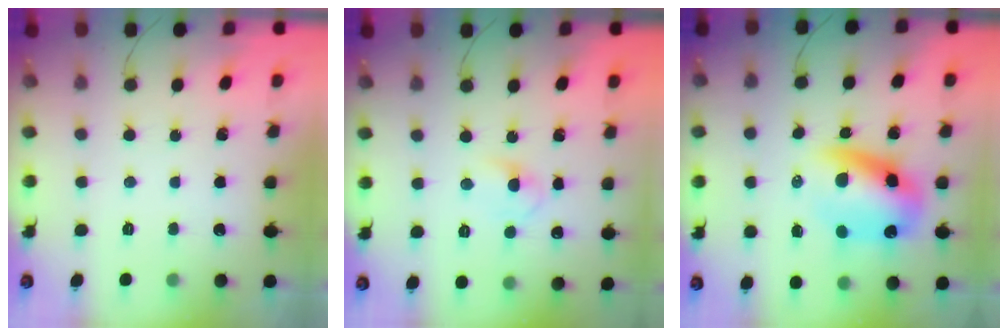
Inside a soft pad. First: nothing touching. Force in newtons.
{"total": 3.9, "press": 3.7, "slide": 1.3}
{"total": 11.5, "press": 11.2, "slide": 2.6}